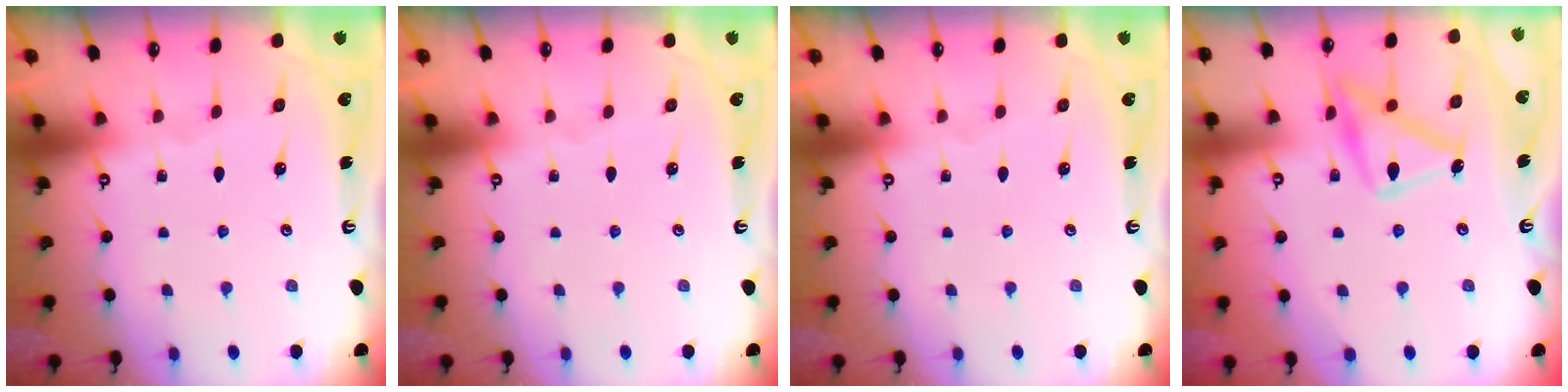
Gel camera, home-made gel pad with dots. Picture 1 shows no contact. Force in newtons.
{"total": 0.0}
{"total": 0.0}
{"total": 15.7, "press": 15.7, "slide": 0.6}